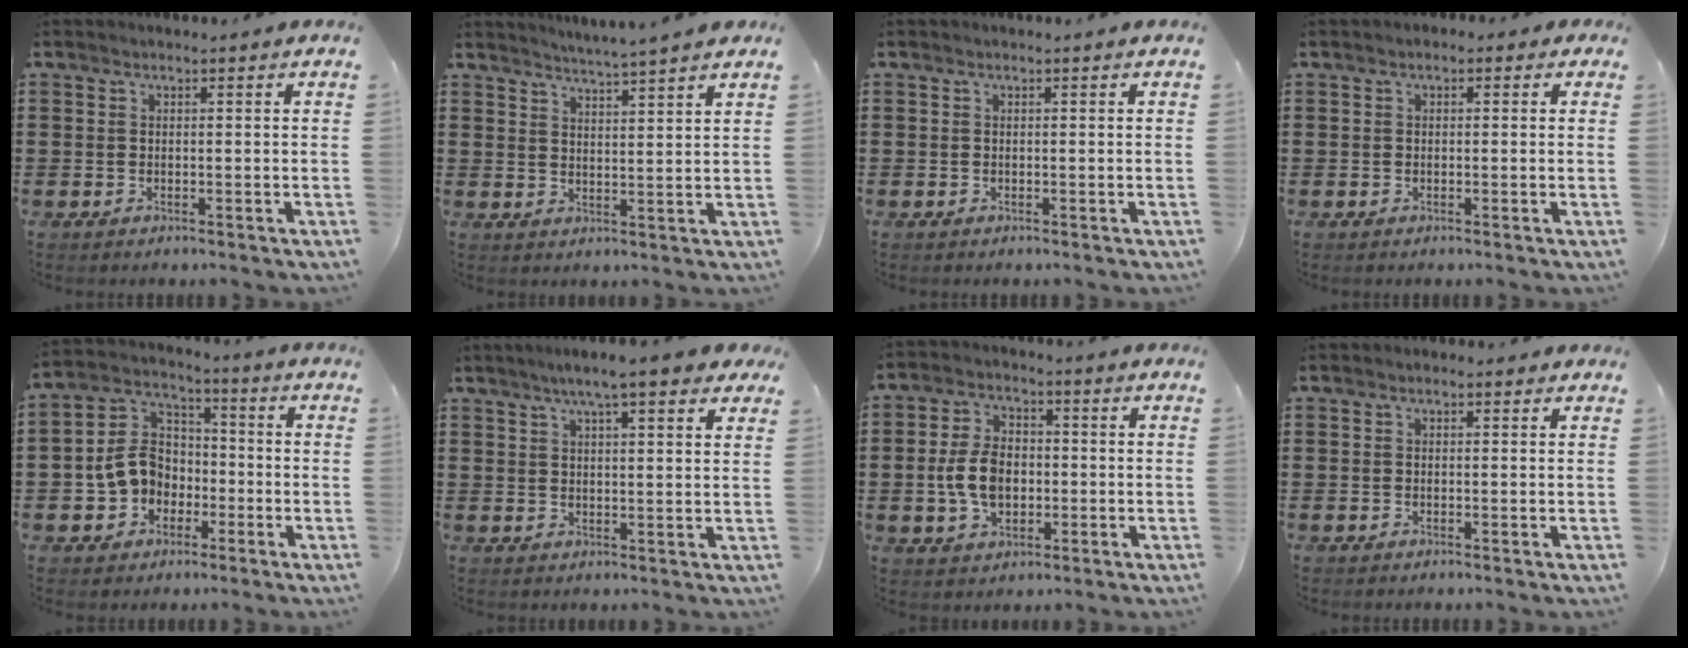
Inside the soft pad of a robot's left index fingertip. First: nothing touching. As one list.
[{"total": 3.3, "force": [3.2, -0.9, 0.3], "torque": [-0.017, -0.017, 0.056]}, {"total": 0.0}, {"total": 1.0, "force": [-0.6, 0.7, 0.5], "torque": [-0.011, 0.004, -0.013]}, {"total": 8.3, "force": [-1.9, 7.1, 4.0], "torque": [-0.113, 0.018, -0.040]}, {"total": 6.1, "force": [4.6, 0.6, 4.0], "torque": [-0.081, -0.001, 0.078]}, {"total": 7.6, "force": [-0.9, 5.0, 5.7], "torque": [-0.133, 0.007, -0.021]}, {"total": 0.6, "force": [0.2, 0.5, 0.3], "torque": [-0.006, 0.005, 0.002]}]